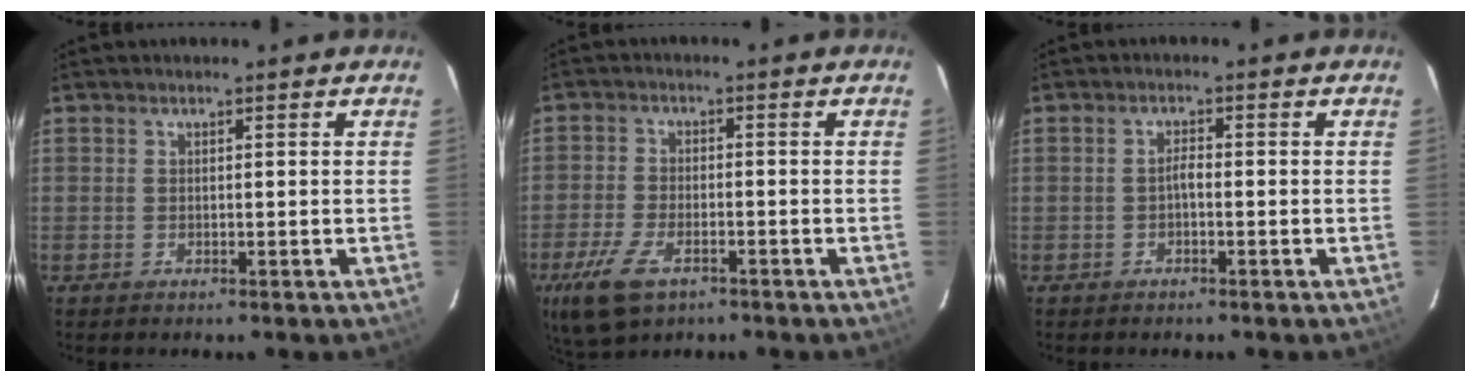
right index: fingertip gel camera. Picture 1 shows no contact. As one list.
[{"total": 10.1, "force": [-5.7, 5.1, 6.6], "torque": [-0.166, -0.023, -0.107]}, {"total": 1.3, "force": [-0.6, 0.4, 1.1], "torque": [-0.021, 0.006, -0.013]}]